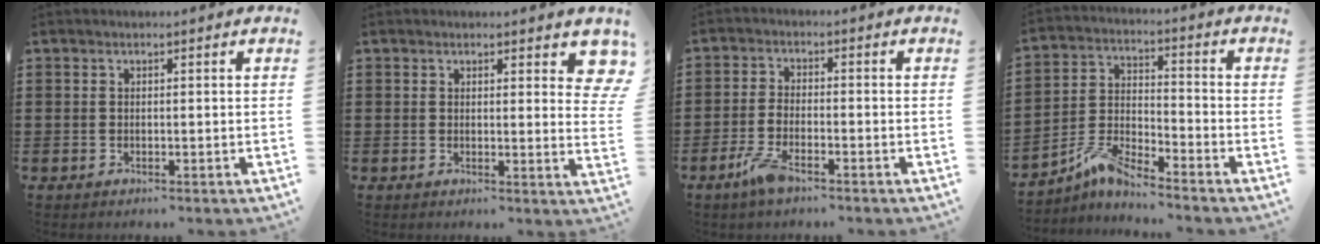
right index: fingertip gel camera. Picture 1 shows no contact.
{"total": 2.7, "force": [2.1, 1.0, 1.5], "torque": [-0.012, -0.002, 0.034]}
{"total": 4.1, "force": [-2.6, 1.3, 2.9], "torque": [-0.076, -0.004, -0.055]}
{"total": 6.0, "force": [-5.2, 0.9, 2.8], "torque": [-0.083, -0.007, -0.108]}